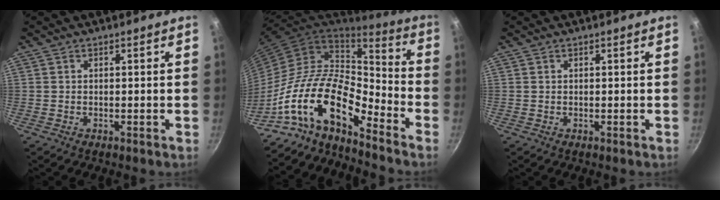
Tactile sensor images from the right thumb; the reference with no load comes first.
{"total": 17.8, "force": [-11.3, 6.9, 11.9], "torque": [-0.182, 0.060, -0.233]}
{"total": 0.0}